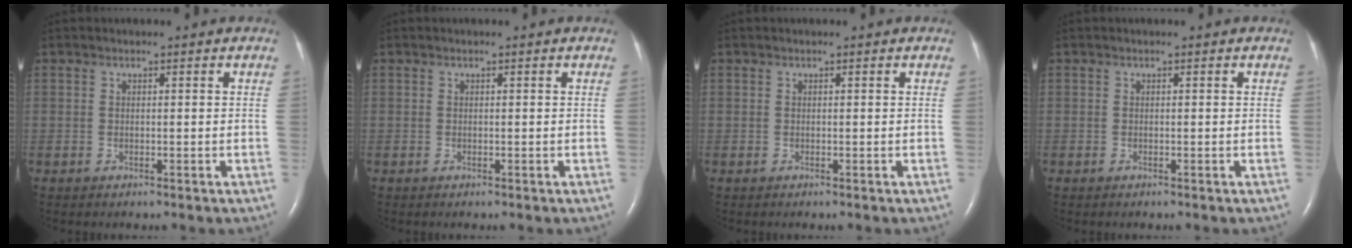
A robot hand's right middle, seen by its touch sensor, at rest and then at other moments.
{"total": 0.0}
{"total": 0.0}
{"total": 0.0}